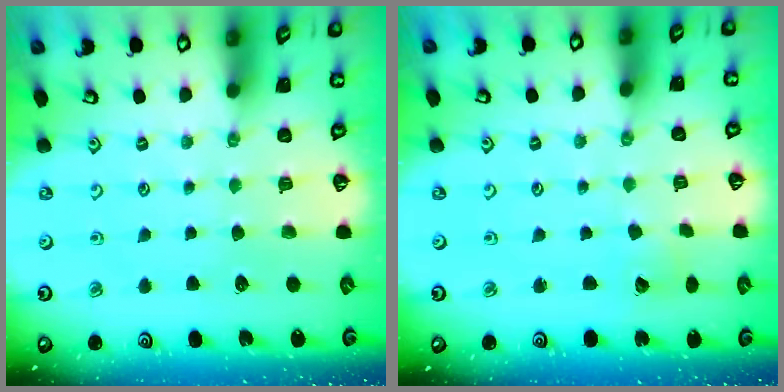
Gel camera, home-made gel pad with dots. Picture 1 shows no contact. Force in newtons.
{"total": 2.9, "press": 2.9, "slide": 0.2}